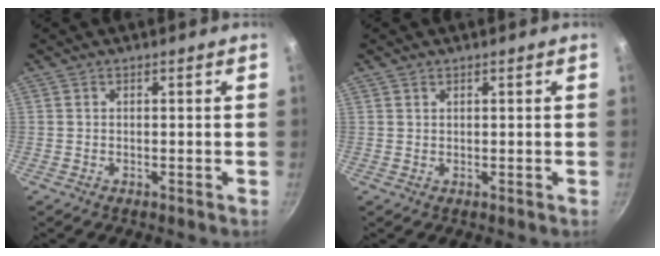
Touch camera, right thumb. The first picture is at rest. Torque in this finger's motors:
{"motor_torque": [0.33, -0.37, 0.08, 0.27, -0.07]}